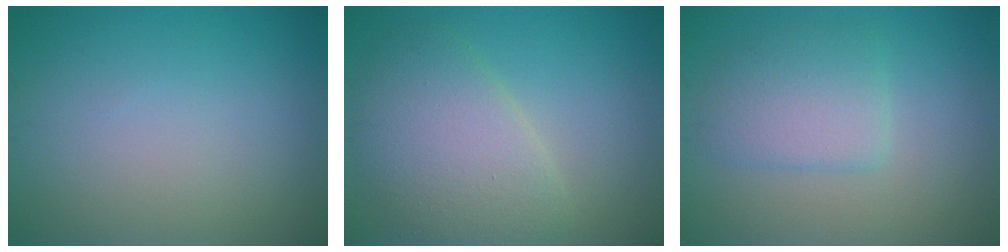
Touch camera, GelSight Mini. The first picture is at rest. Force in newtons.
{"total": 5.9, "press": 5.9, "slide": 0.2}
{"total": 3.3, "press": 3.3, "slide": 0.5}